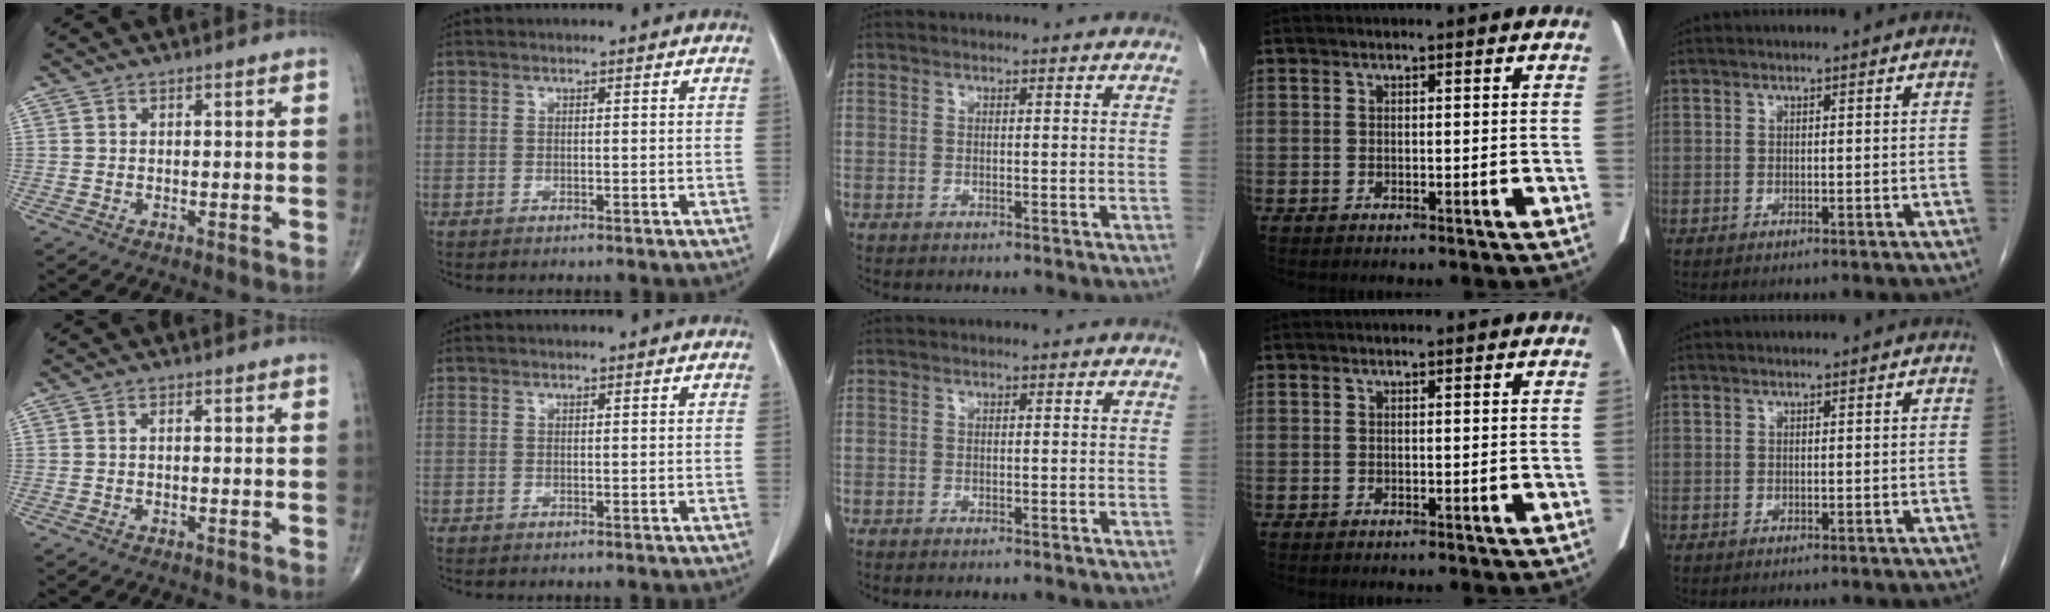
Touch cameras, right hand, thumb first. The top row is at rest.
{"thumb": {"total": 0.6, "force": [-0.2, 0.2, 0.5], "torque": [-0.007, 0.000, -0.007]}, "middle": {"total": 0.6, "force": [-0.5, -0.3, 0.3], "torque": [-0.010, -0.002, -0.008]}}